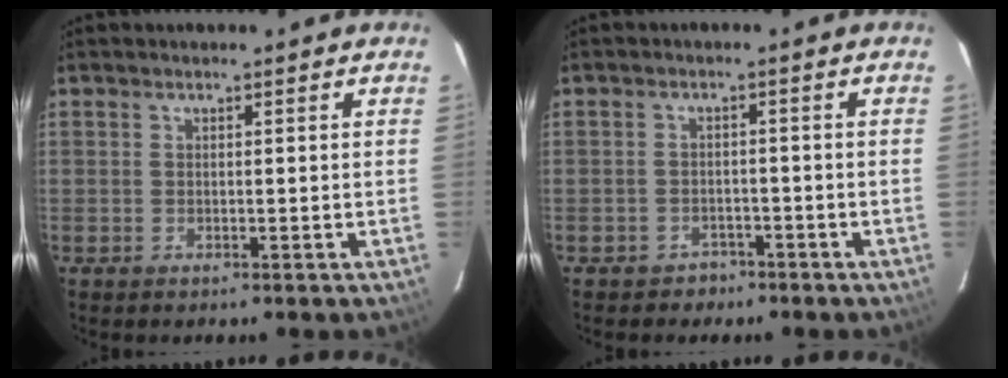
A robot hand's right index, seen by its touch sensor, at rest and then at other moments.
{"total": 3.7, "force": [-2.6, 2.6, 0.1], "torque": [-0.009, 0.013, -0.036]}